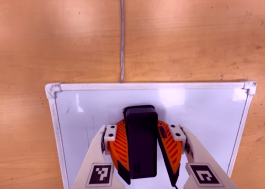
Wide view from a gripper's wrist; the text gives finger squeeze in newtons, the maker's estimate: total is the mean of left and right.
{"total": 15.5, "left": 17.2, "right": 13.7}